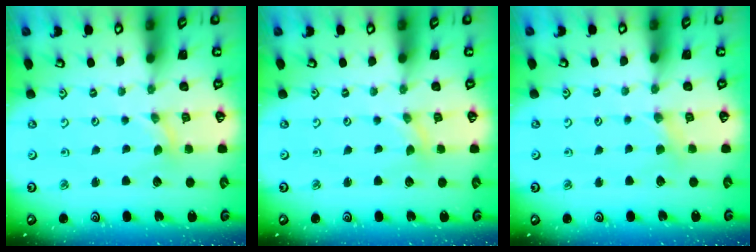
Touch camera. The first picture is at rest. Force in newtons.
{"total": 0.0}
{"total": 2.4, "press": 2.4, "slide": 0.4}